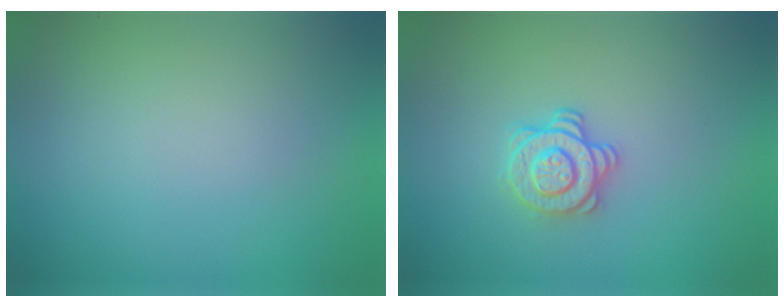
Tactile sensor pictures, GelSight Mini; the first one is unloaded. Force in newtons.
{"total": 2.9, "press": 2.5, "slide": 1.3}